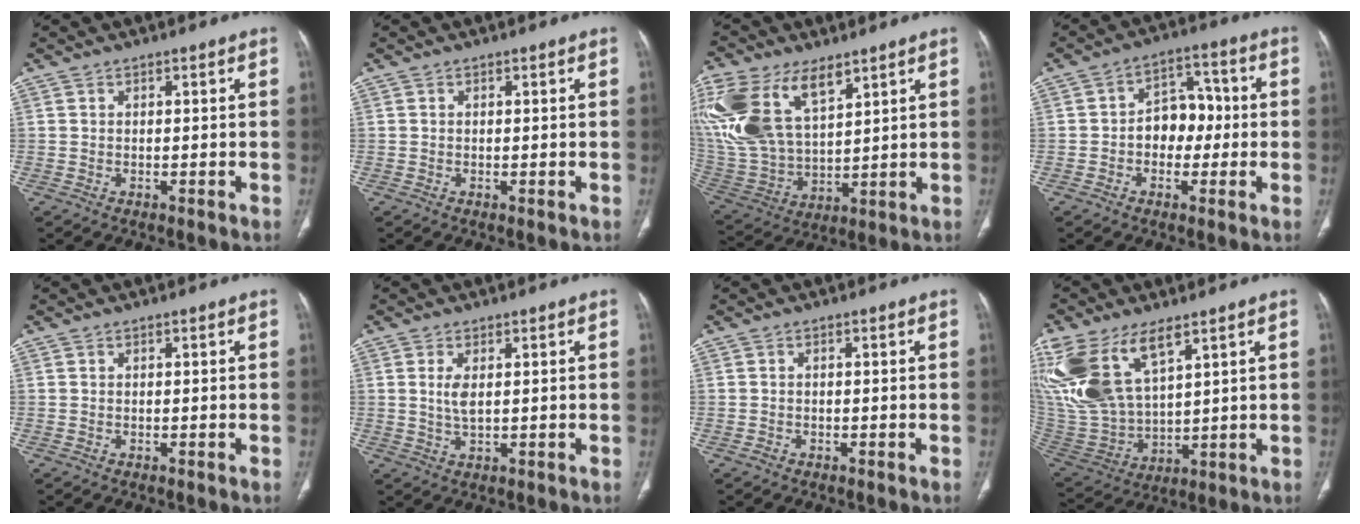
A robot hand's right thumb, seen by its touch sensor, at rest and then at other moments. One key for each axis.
{"total": 0.0}
{"total": 23.9, "fx": 11.8, "fy": 13.0, "fz": 16.3, "tx": -0.366, "ty": -0.010, "tz": 0.242}
{"total": 8.6, "fx": -0.8, "fy": 6.4, "fz": 5.6, "tx": -0.044, "ty": 0.033, "tz": -0.022}
{"total": 0.0}
{"total": 3.2, "fx": 0.7, "fy": 1.2, "fz": 2.9, "tx": -0.063, "ty": -0.008, "tz": 0.021}
{"total": 0.6, "fx": -0.4, "fy": 0.4, "fz": 0.2, "tx": -0.005, "ty": 0.003, "tz": -0.009}
{"total": 20.7, "fx": 10.6, "fy": 10.0, "fz": 14.6, "tx": -0.325, "ty": -0.030, "tz": 0.226}